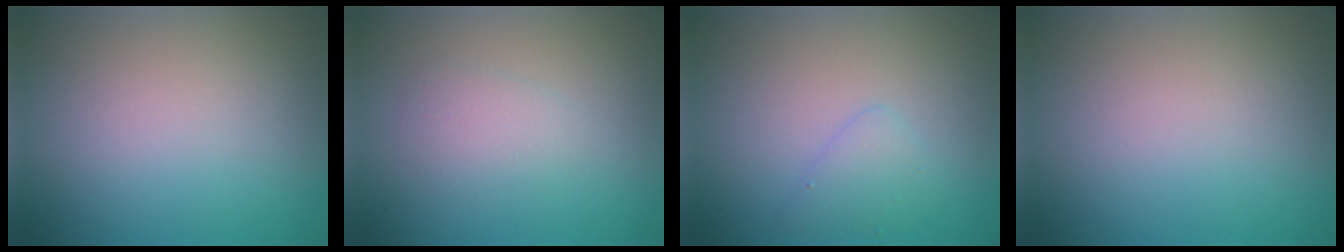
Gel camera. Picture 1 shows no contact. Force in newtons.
{"total": 1.8, "press": 1.8, "slide": 0.1}
{"total": 1.7, "press": 1.6, "slide": 0.1}
{"total": 0.0}